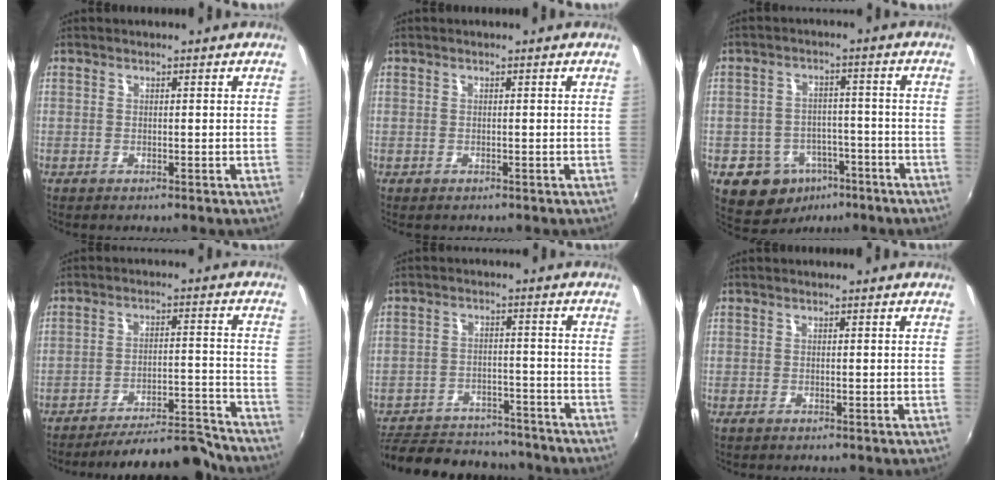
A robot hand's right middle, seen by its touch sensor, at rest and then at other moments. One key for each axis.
{"total": 0.0}
{"total": 10.7, "fx": -6.0, "fy": 8.1, "fz": 3.7, "tx": -0.089, "ty": 0.021, "tz": -0.065}
{"total": 14.3, "fx": -13.7, "fy": 1.8, "fz": 4.0, "tx": -0.070, "ty": 0.030, "tz": -0.185}
{"total": 16.3, "fx": -13.5, "fy": 7.5, "fz": 5.3, "tx": -0.131, "ty": 0.029, "tz": -0.177}
{"total": 0.0}